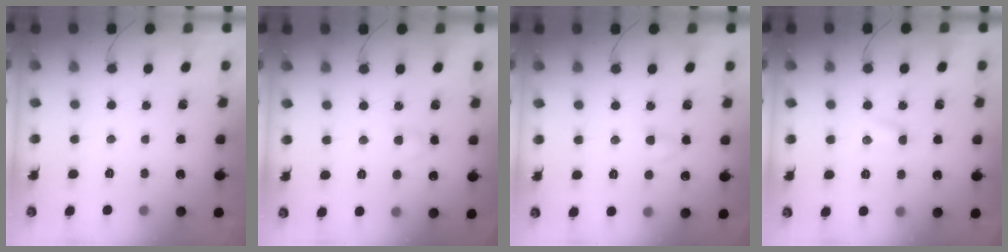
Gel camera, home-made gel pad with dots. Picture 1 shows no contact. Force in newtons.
{"total": 2.6, "press": 2.4, "slide": 1.1}
{"total": 2.9, "press": 2.6, "slide": 1.1}
{"total": 1.8, "press": 1.7, "slide": 0.5}